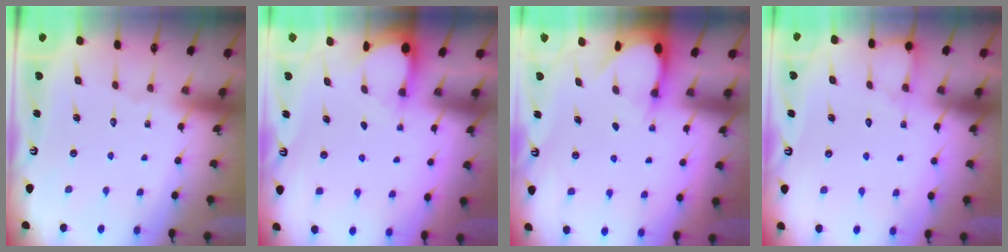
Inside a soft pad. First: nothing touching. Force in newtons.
{"total": 3.4, "press": 3.3, "slide": 0.4}
{"total": 3.0, "press": 2.9, "slide": 0.2}
{"total": 3.3, "press": 3.3, "slide": 0.4}